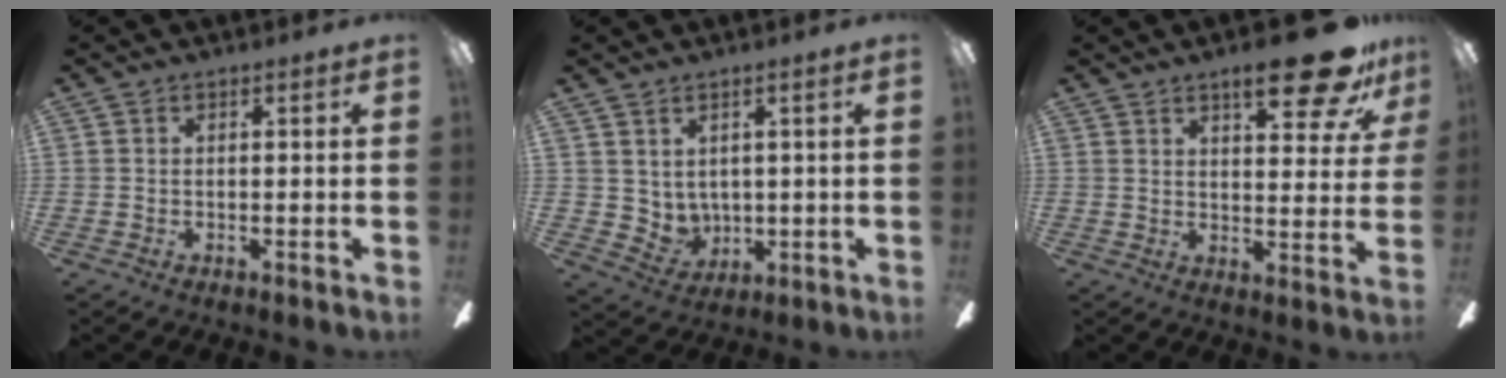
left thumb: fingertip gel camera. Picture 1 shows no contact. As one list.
[{"total": 4.7, "force": [3.4, 3.3, 0.4], "torque": [-0.017, -0.024, 0.068]}, {"total": 15.0, "force": [9.9, 3.8, 10.6], "torque": [-0.143, -0.054, 0.154]}]